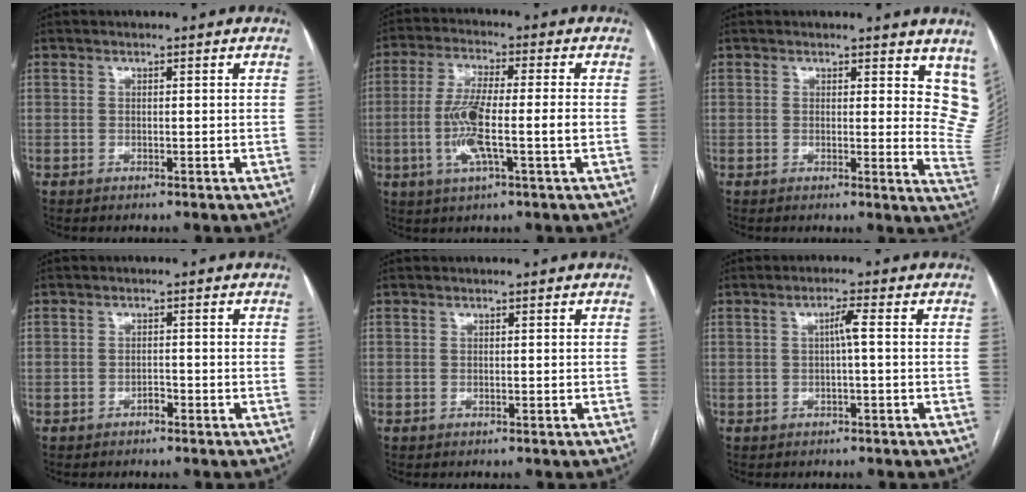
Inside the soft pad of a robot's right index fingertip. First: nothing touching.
{"total": 9.7, "force": [-1.8, 0.7, 9.5], "torque": [-0.191, 0.000, -0.038]}
{"total": 9.7, "force": [7.6, 3.9, 4.6], "torque": [-0.030, -0.033, 0.058]}
{"total": 1.1, "force": [-0.9, 0.6, 0.5], "torque": [-0.004, 0.003, -0.014]}
{"total": 0.0}
{"total": 2.2, "force": [0.0, -0.2, 2.2], "torque": [-0.036, 0.004, 0.001]}